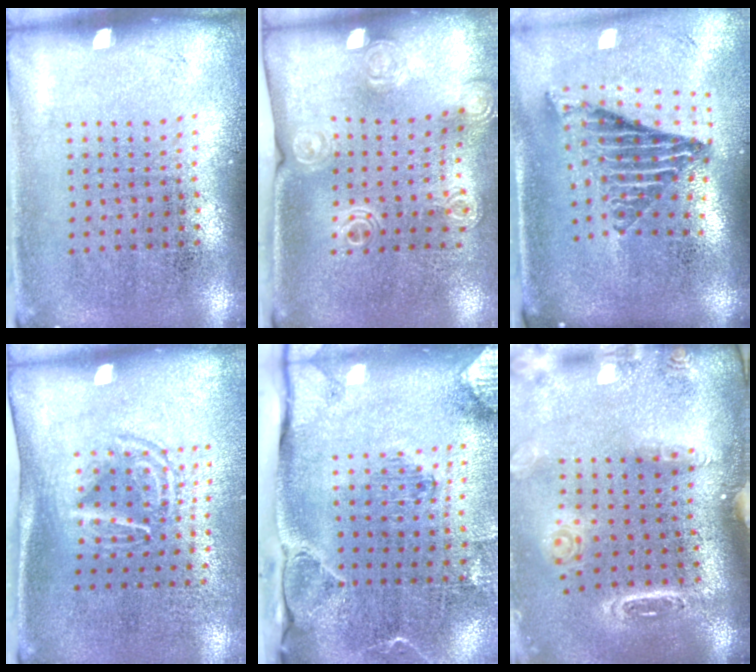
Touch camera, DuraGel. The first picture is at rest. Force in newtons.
{"total": 1.5, "press": 1.4, "slide": 0.6}
{"total": 2.7, "press": 1.8, "slide": 2.0}
{"total": 1.7, "press": 1.1, "slide": 1.2}
{"total": 3.0, "press": 2.3, "slide": 1.9}
{"total": 1.6, "press": 1.6, "slide": 0.5}